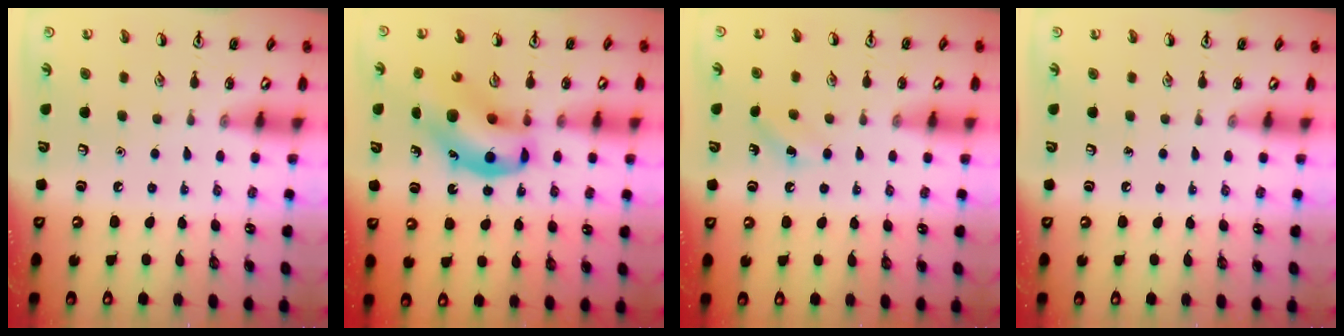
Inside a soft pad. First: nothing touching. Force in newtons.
{"total": 12.3, "press": 11.9, "slide": 3.2}
{"total": 2.8, "press": 2.6, "slide": 1.0}
{"total": 0.0}